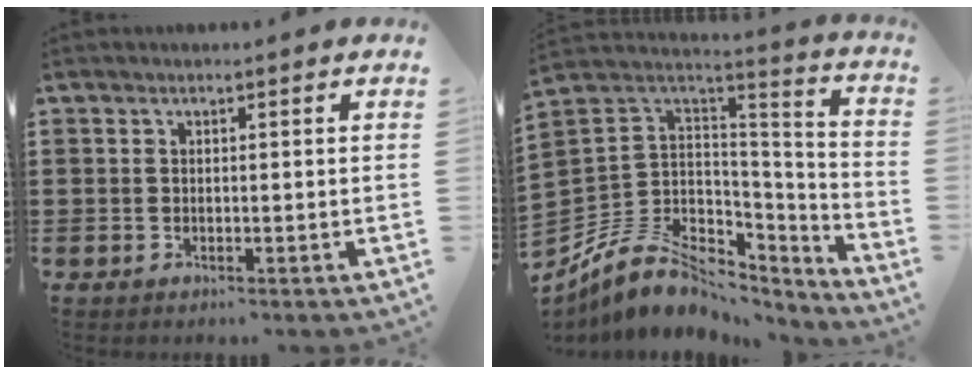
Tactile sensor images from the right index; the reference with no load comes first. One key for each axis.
{"total": 9.6, "fx": -5.1, "fy": 7.1, "fz": 4.0, "tx": -0.108, "ty": -0.001, "tz": -0.094}